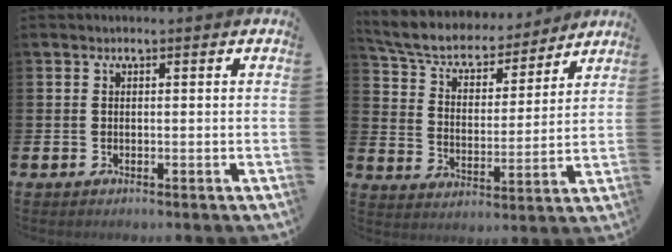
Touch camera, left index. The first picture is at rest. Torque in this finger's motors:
{"motor_torque": [0.37, -0.57, 0.54, 0.06]}